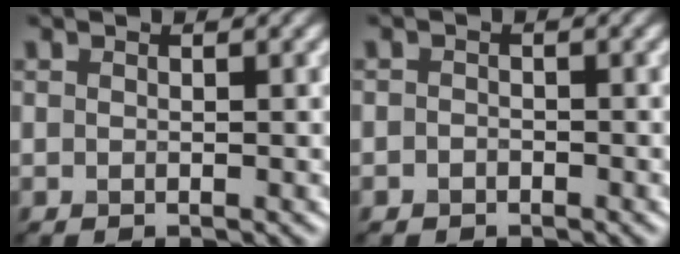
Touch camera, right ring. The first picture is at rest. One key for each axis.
{"total": 0.9, "fx": -0.5, "fy": 0.7, "fz": 0.1, "tx": 0.003, "ty": -0.002, "tz": -0.009}